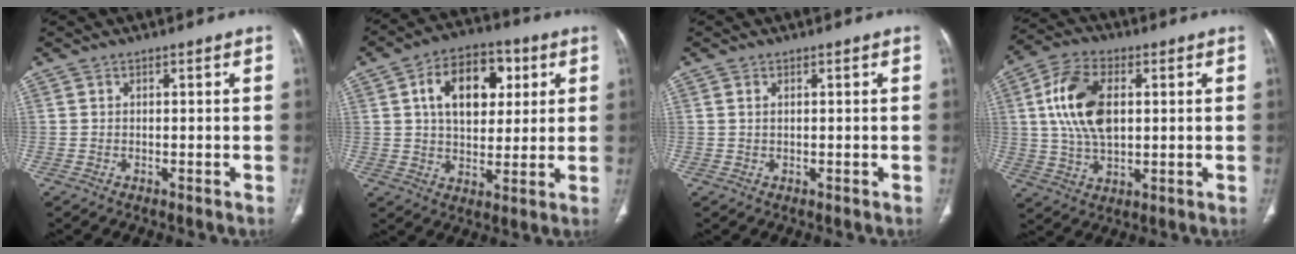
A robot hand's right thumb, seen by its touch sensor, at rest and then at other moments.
{"total": 14.5, "force": [4.3, 9.2, 10.4], "torque": [-0.131, 0.003, 0.066]}
{"total": 0.8, "force": [0.4, 0.3, 0.6], "torque": [-0.016, 0.005, 0.008]}
{"total": 14.5, "force": [2.8, 8.3, 11.5], "torque": [-0.219, 0.004, 0.052]}